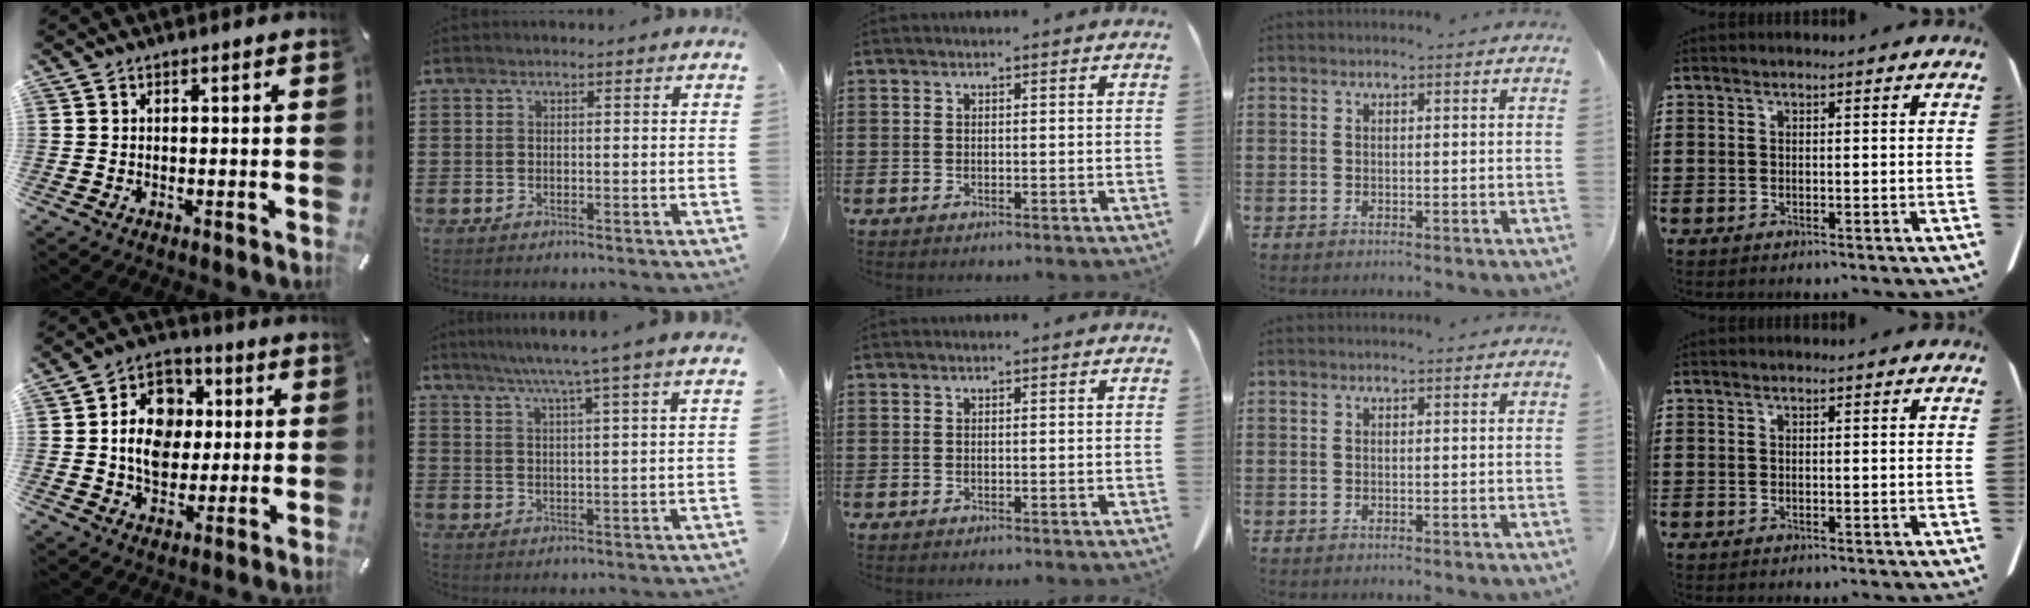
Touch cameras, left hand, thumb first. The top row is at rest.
{"thumb": {"total": 12.1, "force": [0.2, 10.2, 6.6], "torque": [-0.118, 0.018, 0.006]}, "index": {"total": 5.7, "force": [4.6, -1.4, 2.9], "torque": [-0.069, -0.019, 0.078]}}